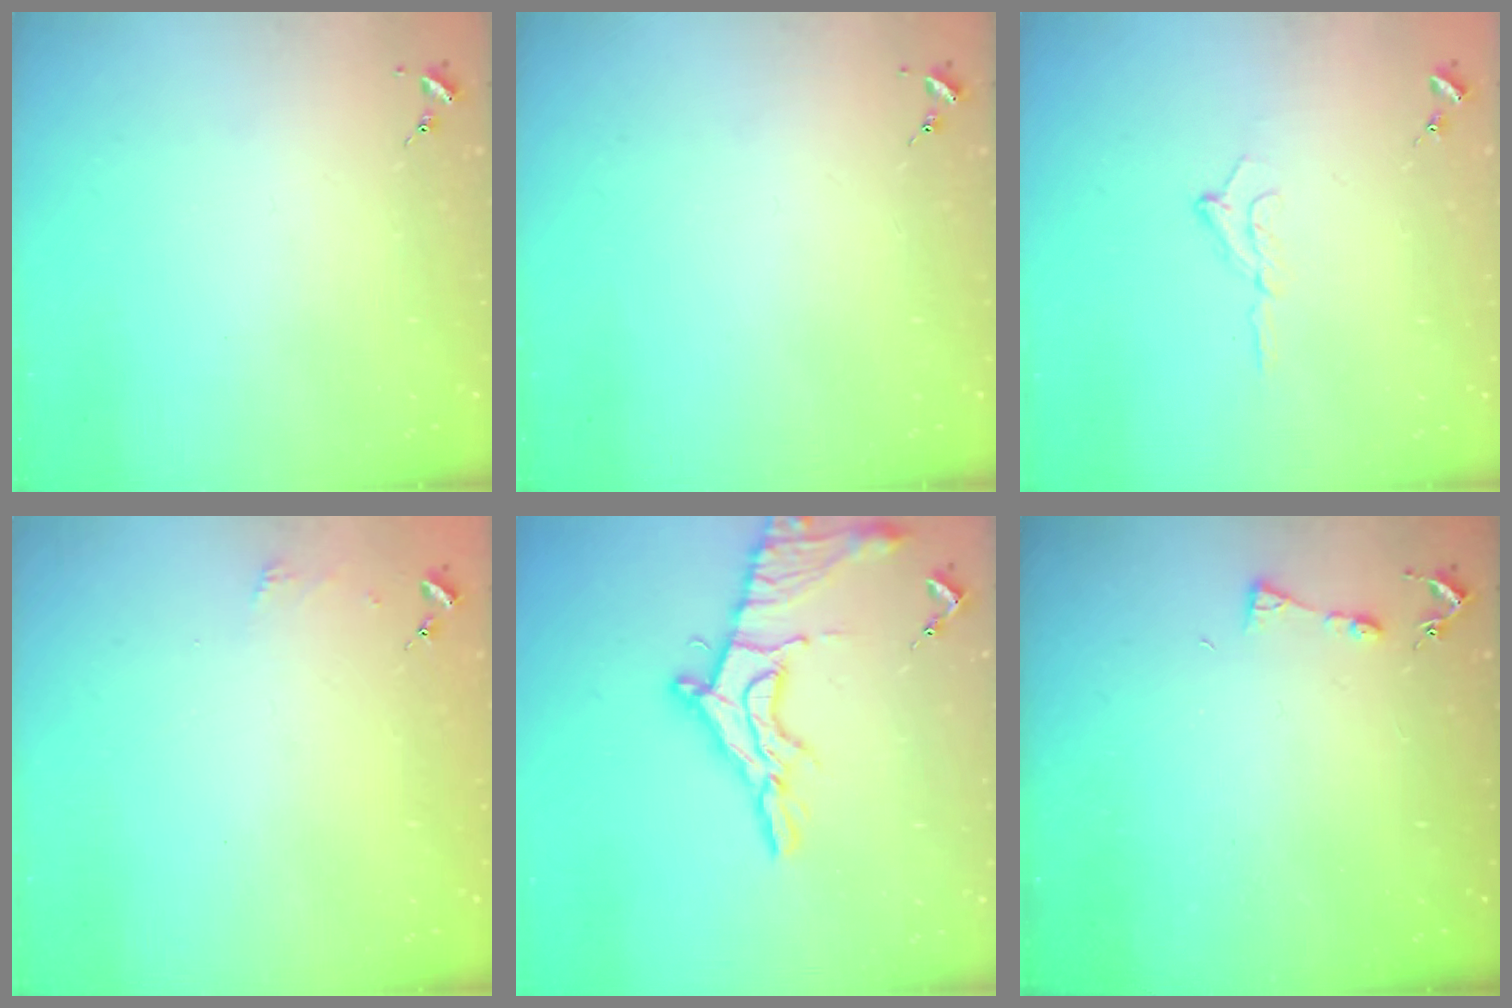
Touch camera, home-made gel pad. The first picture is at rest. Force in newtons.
{"total": 0.0}
{"total": 6.5, "press": 6.5, "slide": 0.8}
{"total": 2.4, "press": 2.4, "slide": 0.2}
{"total": 17.8, "press": 17.8, "slide": 1.2}
{"total": 4.5, "press": 4.5, "slide": 0.4}